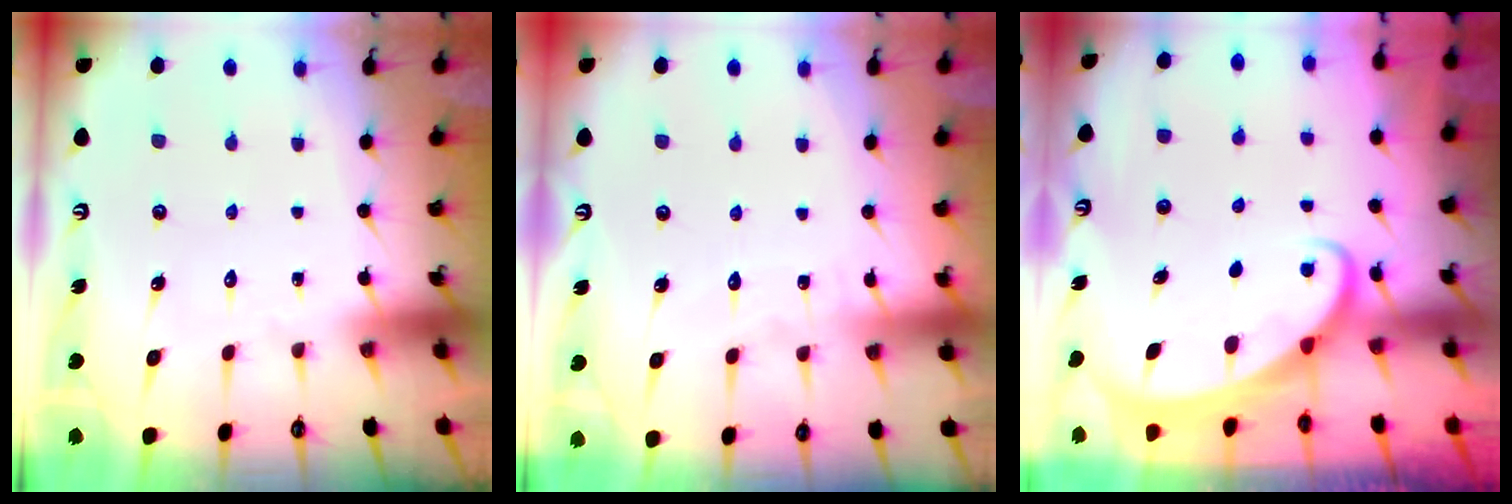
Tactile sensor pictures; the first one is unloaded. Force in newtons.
{"total": 3.7, "press": 3.6, "slide": 0.5}
{"total": 2.1, "press": 2.1, "slide": 0.2}